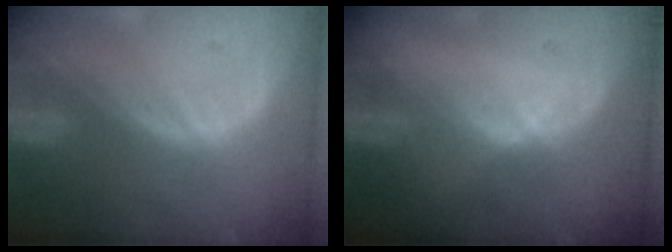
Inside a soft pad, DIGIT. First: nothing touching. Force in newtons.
{"total": 1.4, "press": 1.2, "slide": 0.7}